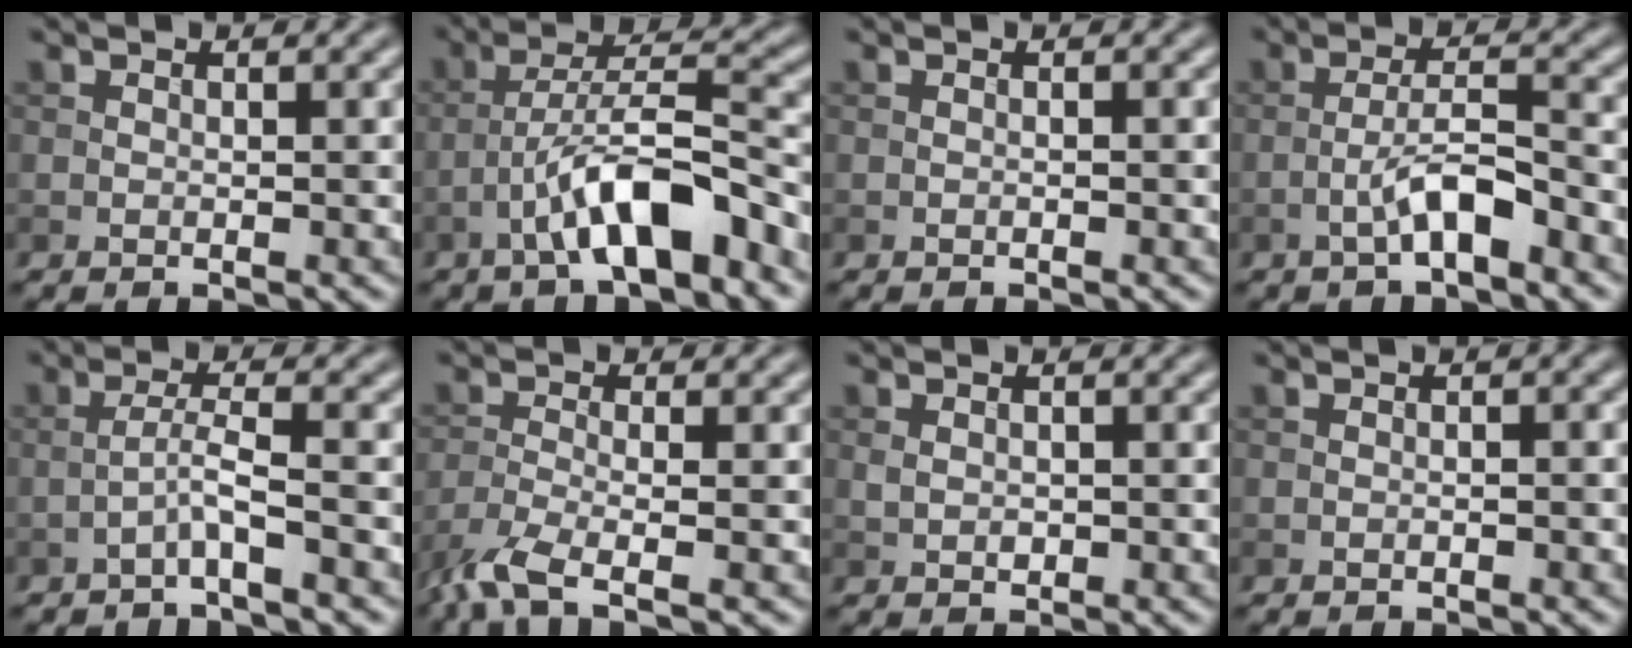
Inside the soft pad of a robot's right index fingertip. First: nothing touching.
{"total": 7.7, "force": [-3.9, 1.9, 6.3], "torque": [-0.114, 0.021, -0.064]}
{"total": 0.0}
{"total": 3.9, "force": [-2.0, 0.9, 3.2], "torque": [-0.060, 0.015, -0.040]}
{"total": 2.3, "force": [-1.2, -0.1, 1.9], "torque": [-0.041, 0.015, -0.030]}
{"total": 4.8, "force": [-3.3, 1.2, 3.3], "torque": [-0.081, -0.015, -0.078]}
{"total": 1.2, "force": [0.1, 0.9, 0.8], "torque": [-0.017, -0.001, 0.003]}
{"total": 0.6, "force": [-0.2, 0.1, 0.6], "torque": [-0.010, 0.002, -0.005]}